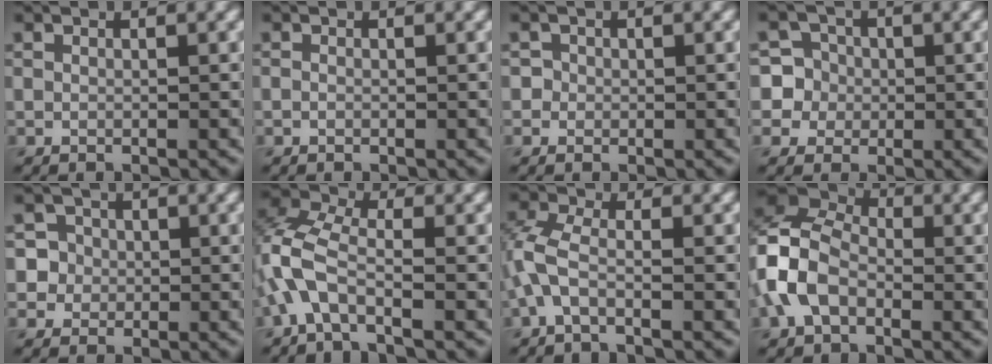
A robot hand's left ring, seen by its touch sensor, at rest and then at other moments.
{"total": 0.0}
{"total": 1.1, "force": [0.1, 1.1, 0.2], "torque": [0.007, 0.000, -0.001]}
{"total": 6.6, "force": [0.5, 6.5, 1.1], "torque": [-0.021, 0.030, 0.000]}
{"total": 4.5, "force": [0.8, 4.3, 1.2], "torque": [-0.006, 0.030, 0.002]}
{"total": 5.3, "force": [-1.8, 2.6, 4.3], "torque": [-0.104, 0.012, -0.053]}
{"total": 3.3, "force": [-1.0, 1.5, 2.8], "torque": [-0.076, 0.006, -0.035]}
{"total": 6.3, "force": [-2.0, 4.3, 4.1], "torque": [-0.094, 0.012, -0.054]}